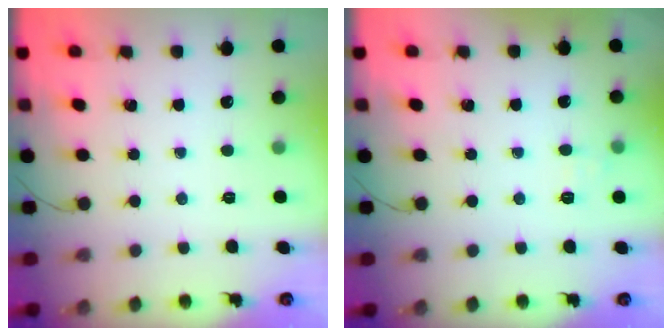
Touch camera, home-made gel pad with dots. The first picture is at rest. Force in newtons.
{"total": 5.6, "press": 5.4, "slide": 1.5}